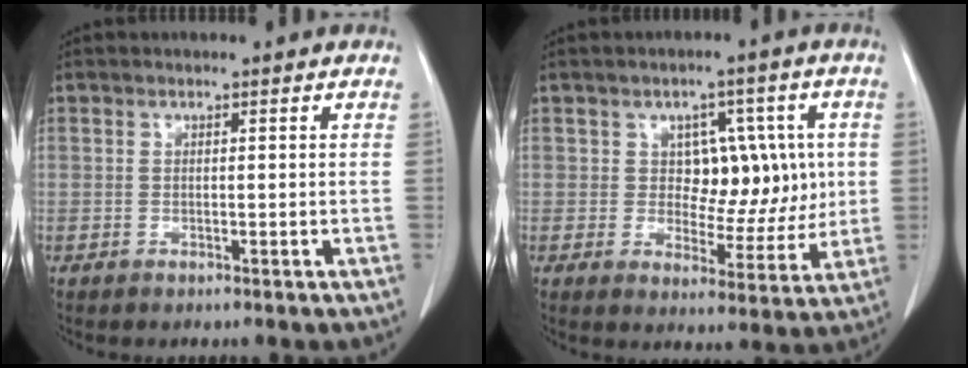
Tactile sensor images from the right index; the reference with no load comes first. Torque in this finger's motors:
{"motor_torque": [0.21, 0.16, 0.05, 0.02]}